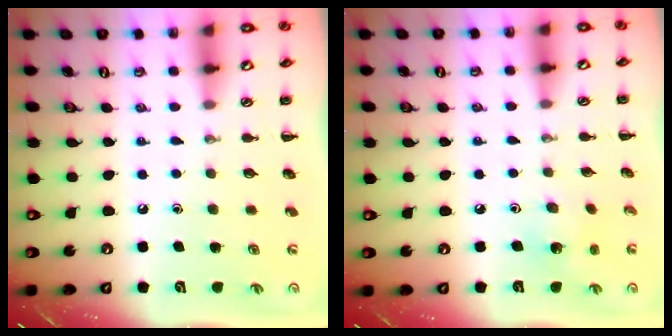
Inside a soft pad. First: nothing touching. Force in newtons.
{"total": 2.2, "press": 2.2, "slide": 0.4}